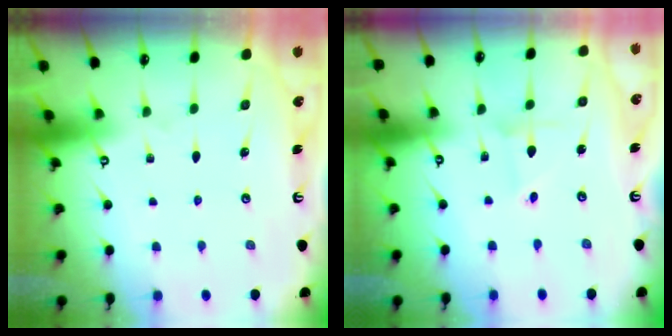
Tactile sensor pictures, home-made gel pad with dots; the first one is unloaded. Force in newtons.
{"total": 1.9, "press": 1.9, "slide": 0.1}